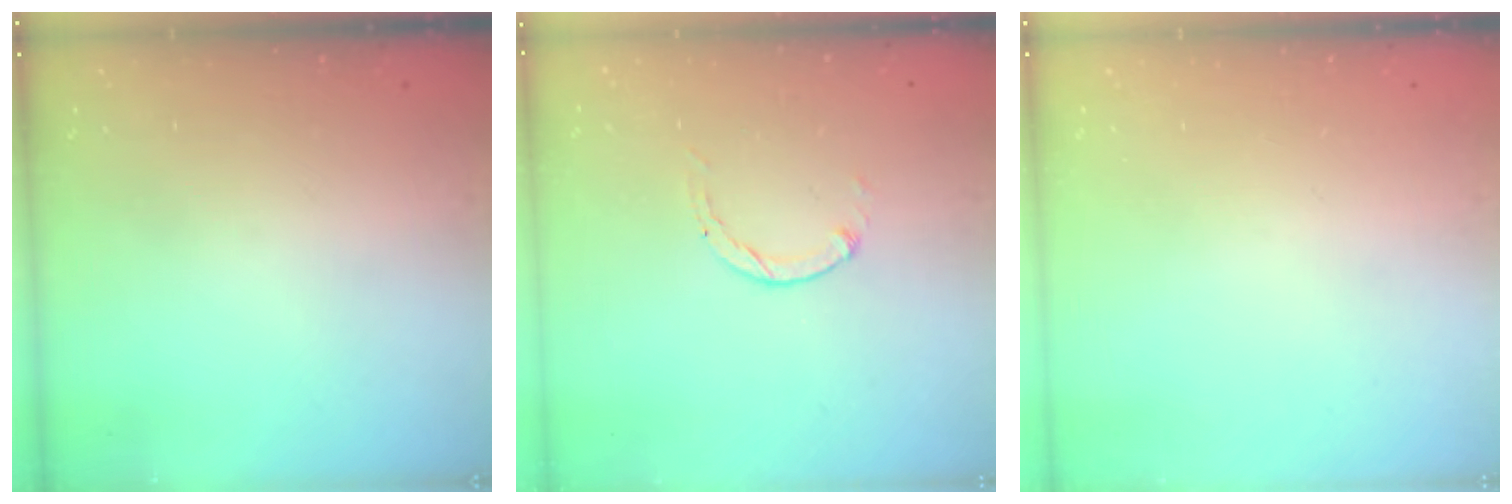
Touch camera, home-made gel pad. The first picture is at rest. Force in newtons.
{"total": 0.7, "press": 0.6, "slide": 0.2}
{"total": 0.0}